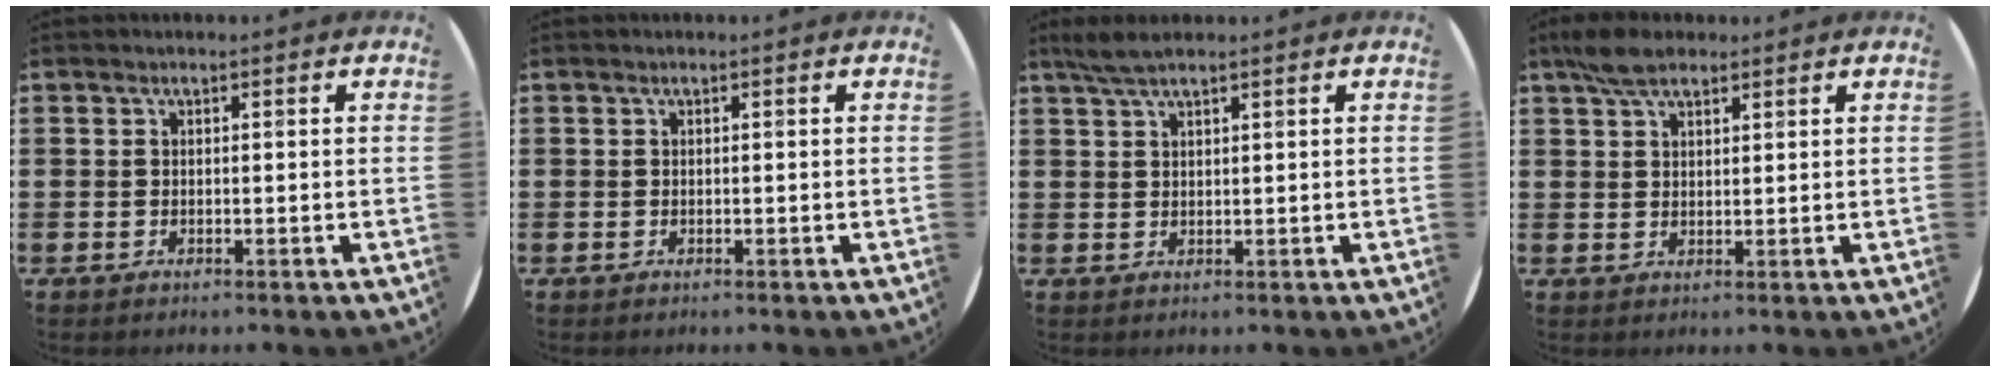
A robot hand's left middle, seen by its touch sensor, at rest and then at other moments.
{"total": 0.0}
{"total": 2.9, "force": [2.2, 0.4, 1.8], "torque": [-0.038, 0.004, 0.040]}
{"total": 4.6, "force": [3.5, 1.9, 2.3], "torque": [-0.052, 0.007, 0.065]}